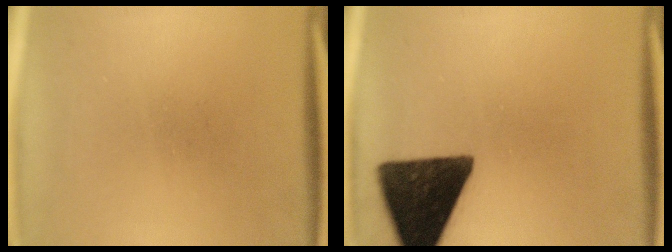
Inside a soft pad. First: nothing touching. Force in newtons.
{"total": 15.0}